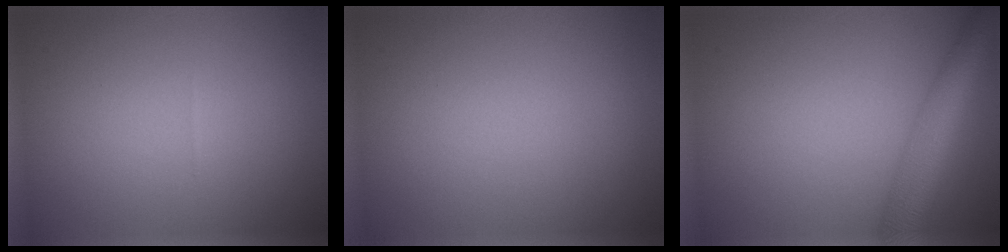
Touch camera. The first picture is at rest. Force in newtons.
{"total": 0.0}
{"total": 5.8, "press": 5.8, "slide": 0.2}